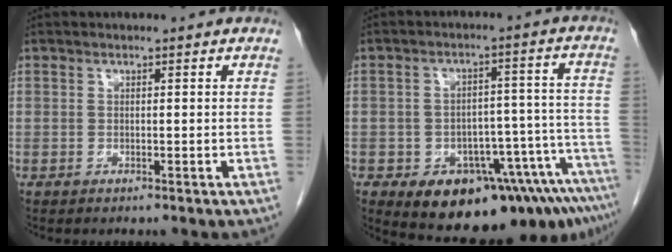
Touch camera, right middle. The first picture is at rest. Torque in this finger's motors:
{"motor_torque": [1.10, -1.04, 0.22, 0.09]}